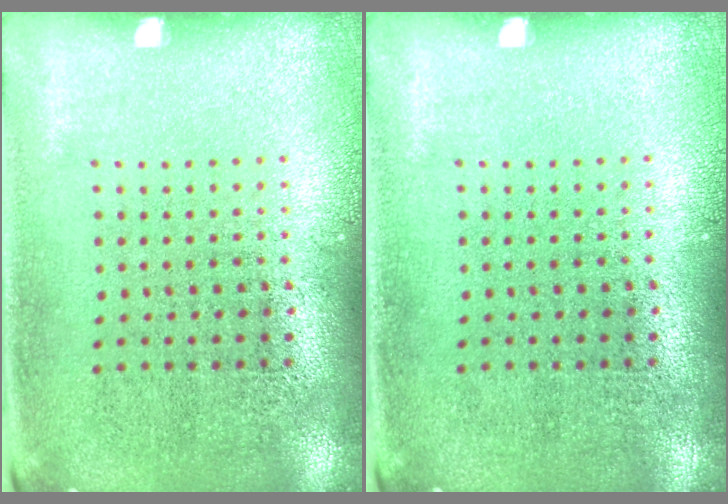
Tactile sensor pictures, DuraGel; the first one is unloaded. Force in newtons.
{"total": 0.0}